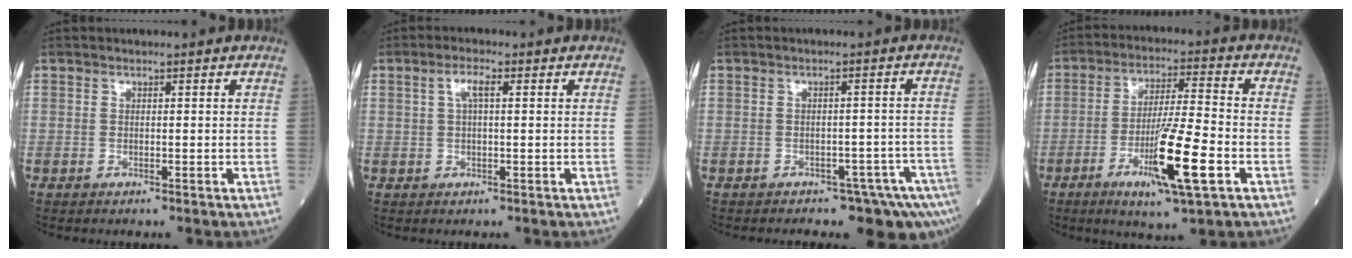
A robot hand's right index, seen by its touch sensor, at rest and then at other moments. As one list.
[{"total": 2.9, "force": [0.8, 0.7, 2.7], "torque": [-0.059, 0.013, 0.017]}, {"total": 9.1, "force": [-7.2, 3.5, 4.3], "torque": [-0.031, 0.011, -0.087]}, {"total": 12.3, "force": [-4.7, 0.5, 11.4], "torque": [-0.204, -0.020, -0.082]}]